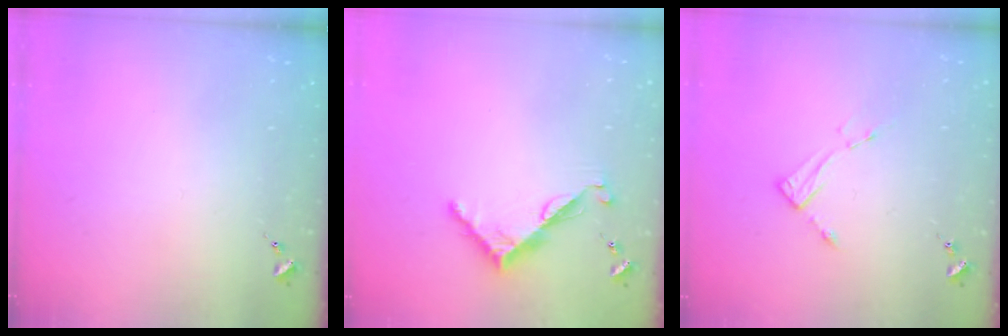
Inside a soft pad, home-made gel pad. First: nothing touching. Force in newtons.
{"total": 7.2, "press": 7.2, "slide": 0.3}
{"total": 4.4, "press": 4.4, "slide": 0.2}